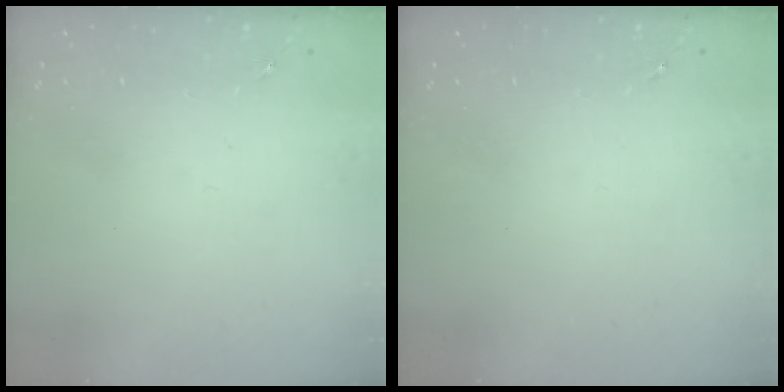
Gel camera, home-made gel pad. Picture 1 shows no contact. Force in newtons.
{"total": 0.0}